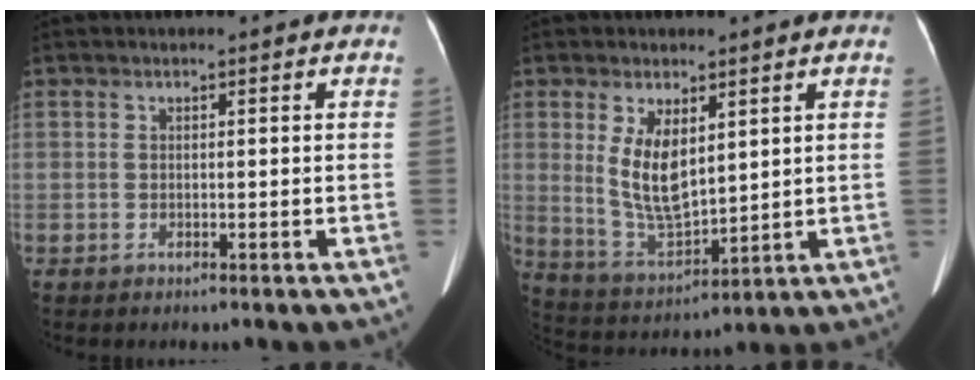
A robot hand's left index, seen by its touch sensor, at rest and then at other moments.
{"total": 8.7, "force": [2.6, 3.4, 7.5], "torque": [-0.151, -0.009, 0.061]}